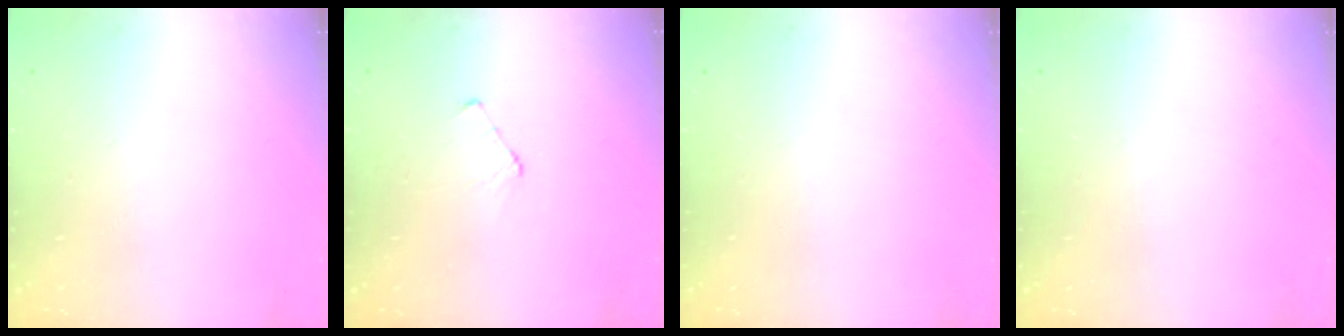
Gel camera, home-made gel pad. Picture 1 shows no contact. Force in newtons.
{"total": 4.0, "press": 4.0, "slide": 0.4}
{"total": 0.0}
{"total": 0.0}